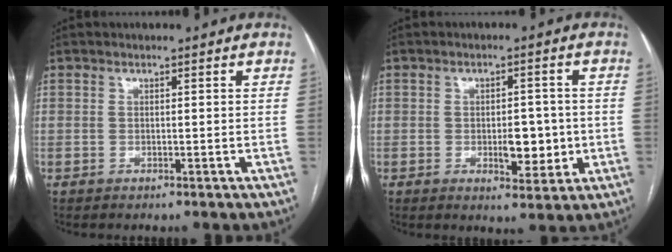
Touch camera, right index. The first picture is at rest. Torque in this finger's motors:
{"motor_torque": [0.69, 0.75, 0.10, 0.03]}